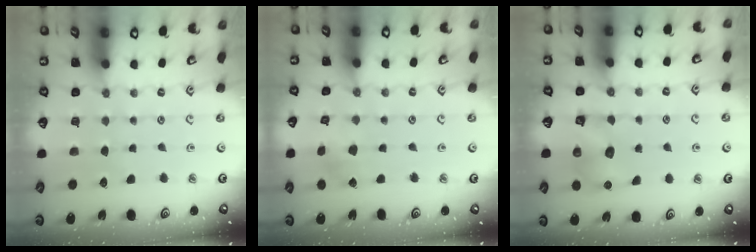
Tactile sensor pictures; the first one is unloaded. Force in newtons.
{"total": 2.3, "press": 2.2, "slide": 0.3}
{"total": 6.0, "press": 6.0, "slide": 0.1}